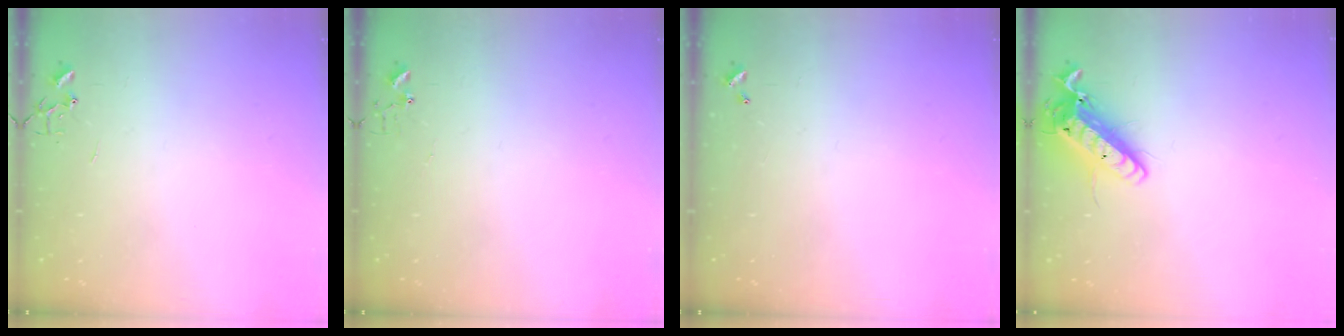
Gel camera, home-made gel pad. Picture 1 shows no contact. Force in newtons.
{"total": 3.9, "press": 3.9, "slide": 0.3}
{"total": 0.0}
{"total": 15.6, "press": 15.4, "slide": 2.8}